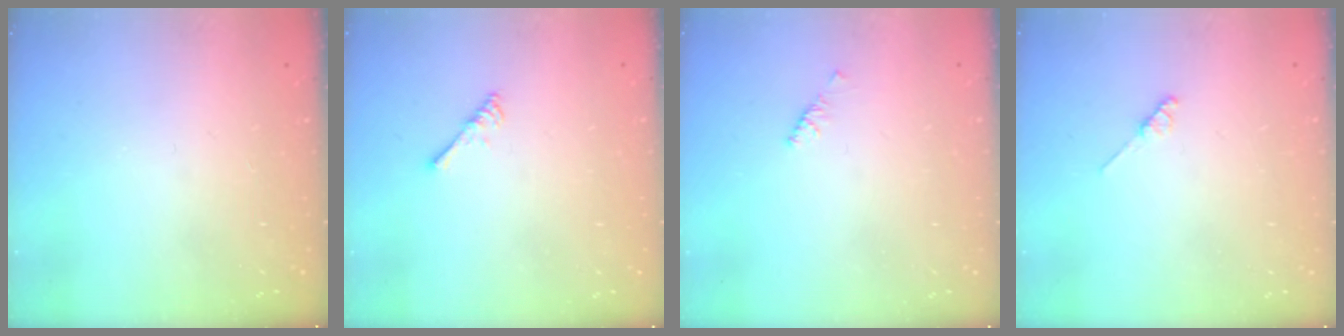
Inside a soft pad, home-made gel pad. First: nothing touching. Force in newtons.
{"total": 2.7, "press": 2.6, "slide": 0.5}
{"total": 2.1, "press": 2.0, "slide": 0.6}
{"total": 2.0, "press": 1.9, "slide": 0.3}